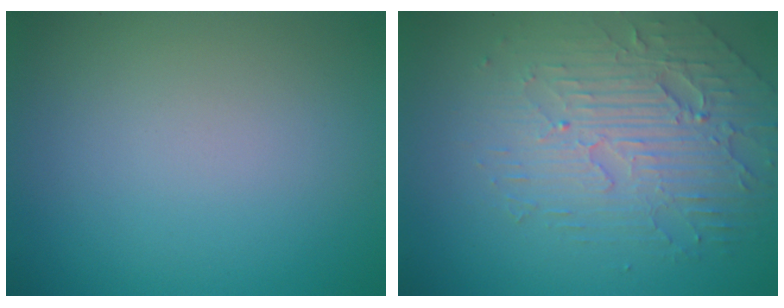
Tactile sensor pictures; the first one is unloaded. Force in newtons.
{"total": 4.5, "press": 3.9, "slide": 2.3}